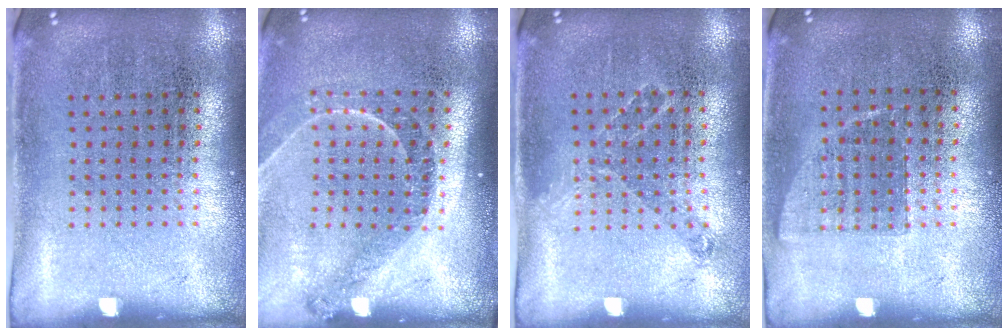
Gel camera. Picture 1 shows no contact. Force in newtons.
{"total": 1.3, "press": 1.3, "slide": 0.2}
{"total": 0.8, "press": 0.8, "slide": 0.3}
{"total": 0.7, "press": 0.7, "slide": 0.2}